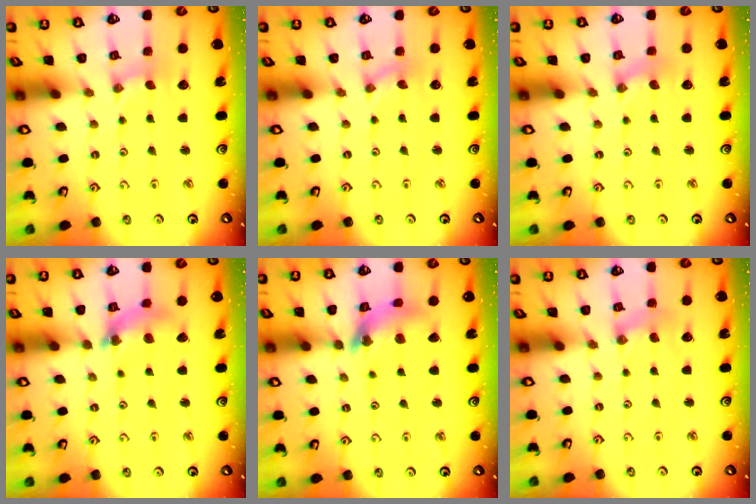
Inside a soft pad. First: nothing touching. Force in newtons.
{"total": 0.0}
{"total": 0.0}
{"total": 10.9, "press": 10.8, "slide": 1.3}
{"total": 12.4, "press": 12.3, "slide": 1.3}
{"total": 1.4, "press": 1.3, "slide": 0.3}